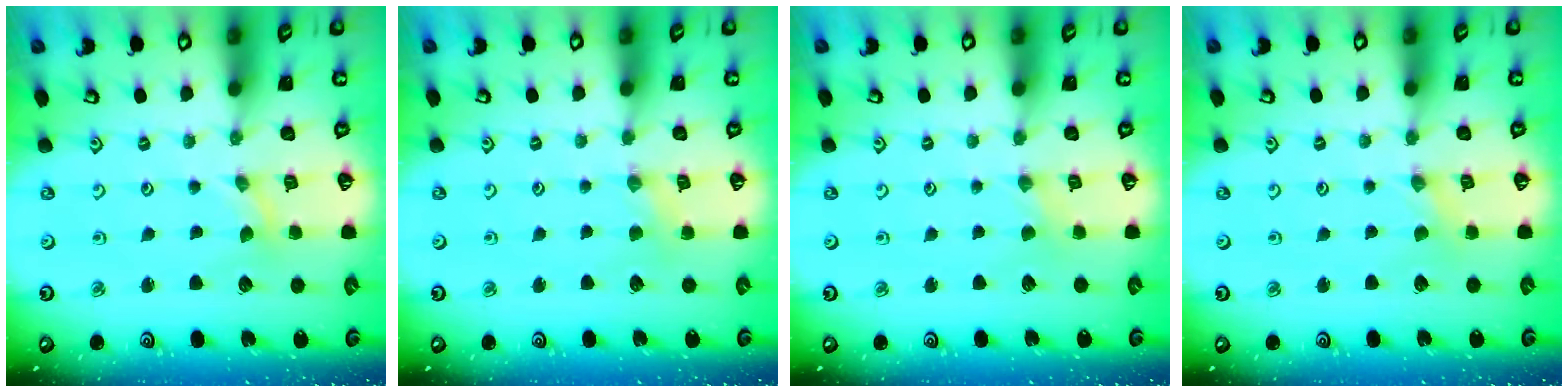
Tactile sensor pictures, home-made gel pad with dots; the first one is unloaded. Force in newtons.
{"total": 1.3, "press": 1.2, "slide": 0.2}
{"total": 0.8, "press": 0.8, "slide": 0.2}
{"total": 0.0}